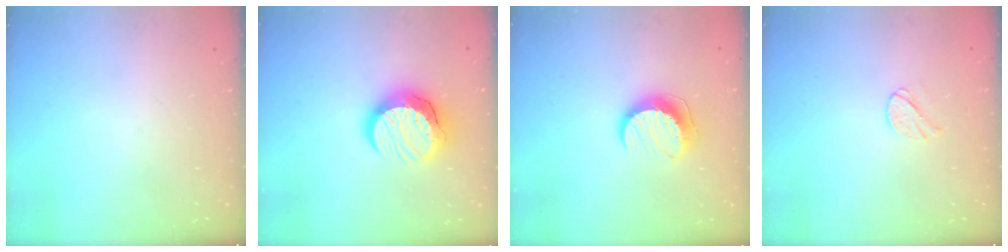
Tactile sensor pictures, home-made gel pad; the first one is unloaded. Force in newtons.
{"total": 15.5, "press": 15.4, "slide": 1.2}
{"total": 10.5, "press": 10.5, "slide": 0.3}
{"total": 3.7, "press": 3.7, "slide": 0.4}